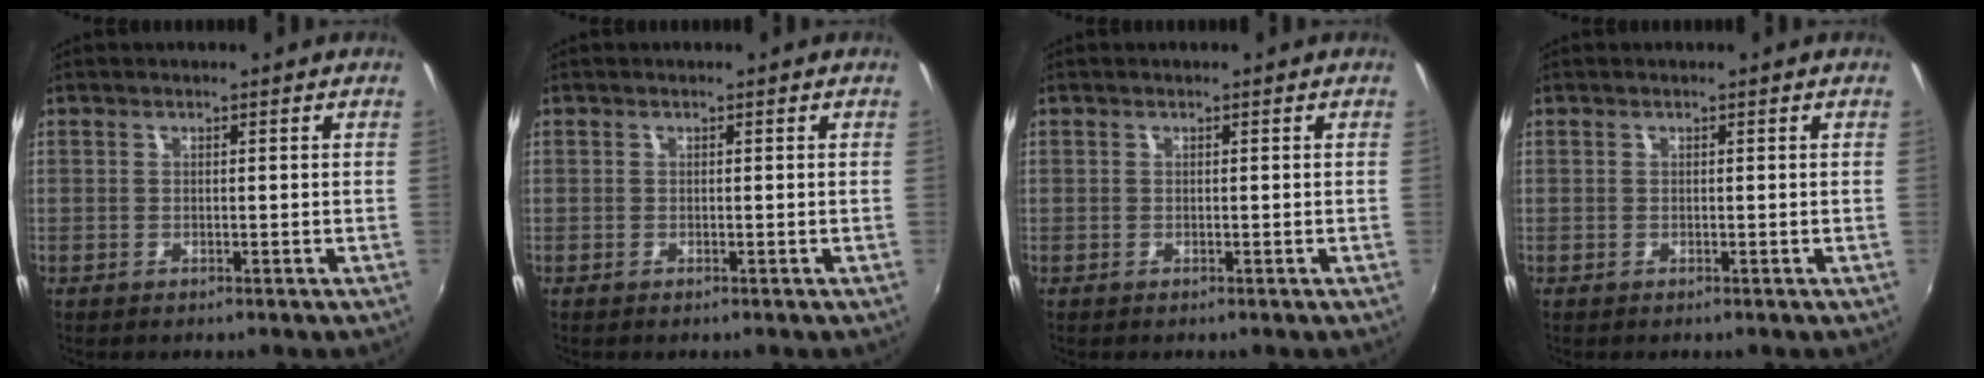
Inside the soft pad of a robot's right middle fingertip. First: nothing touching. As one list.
[{"total": 0.0}, {"total": 0.0}, {"total": 0.0}]